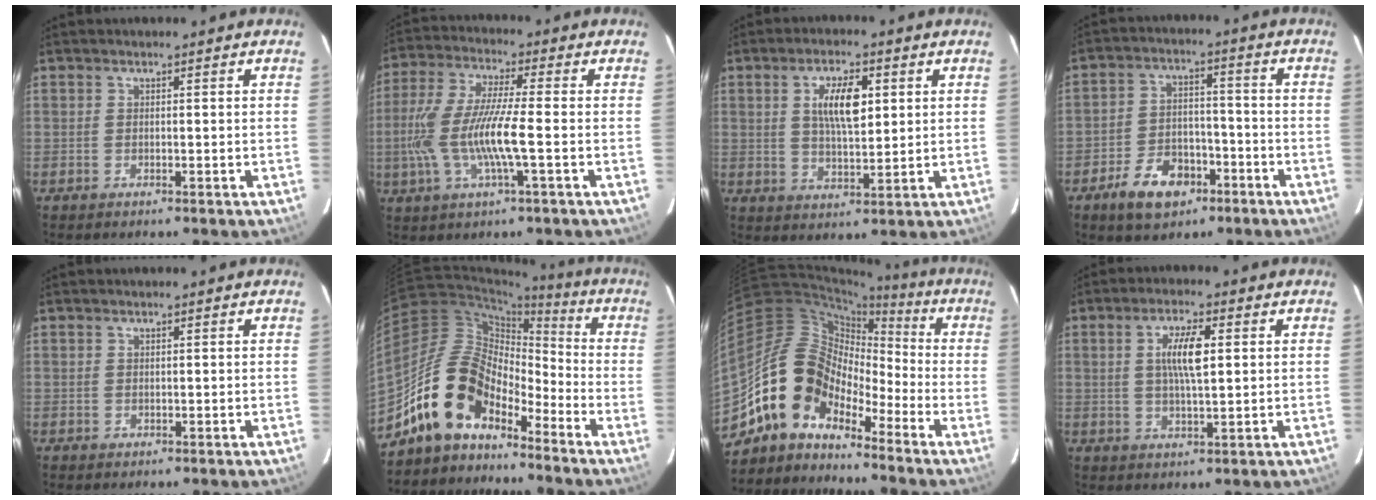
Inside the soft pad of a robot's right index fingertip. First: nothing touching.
{"total": 13.1, "force": [-2.6, 1.6, 12.8], "torque": [-0.261, -0.006, -0.048]}
{"total": 8.2, "force": [2.3, 3.2, 7.1], "torque": [-0.127, 0.005, 0.044]}
{"total": 10.6, "force": [-6.2, 6.5, 5.7], "torque": [-0.128, 0.014, -0.095]}
{"total": 0.6, "force": [0.1, 0.6, 0.0], "torque": [0.003, 0.003, 0.002]}
{"total": 13.3, "force": [-9.9, 6.3, 6.2], "torque": [-0.106, 0.027, -0.190]}
{"total": 12.4, "force": [-9.4, 6.6, 4.6], "torque": [-0.078, 0.032, -0.196]}
{"total": 6.8, "force": [1.4, 1.9, 6.3], "torque": [-0.114, 0.004, 0.026]}